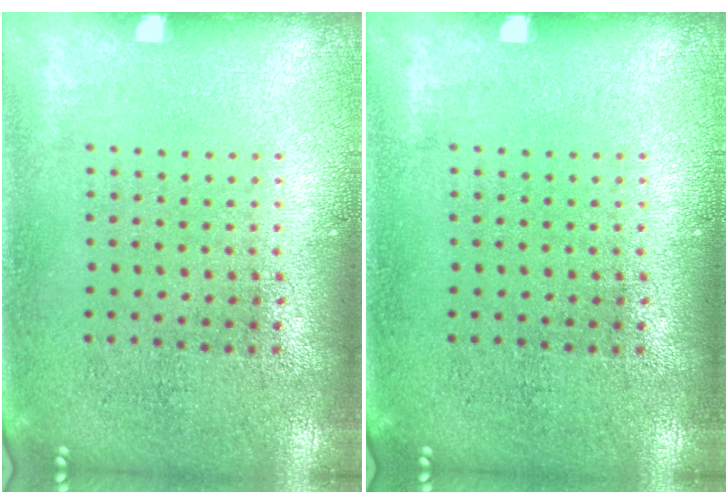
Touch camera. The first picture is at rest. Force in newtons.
{"total": 0.0}